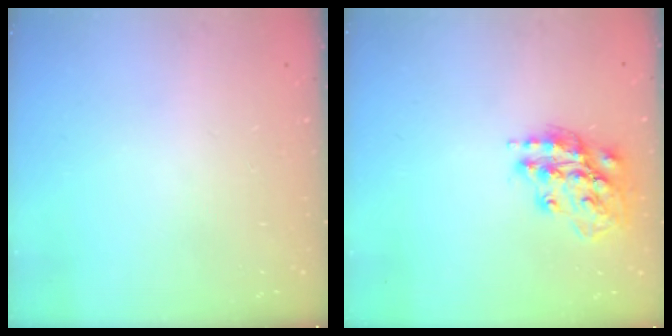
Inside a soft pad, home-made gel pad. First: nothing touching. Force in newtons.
{"total": 16.1, "press": 16.1, "slide": 1.5}